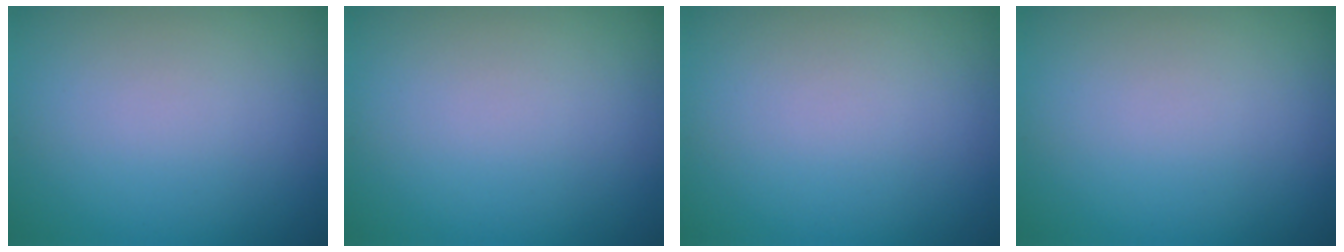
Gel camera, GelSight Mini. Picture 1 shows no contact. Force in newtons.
{"total": 0.0}
{"total": 0.0}
{"total": 0.0}